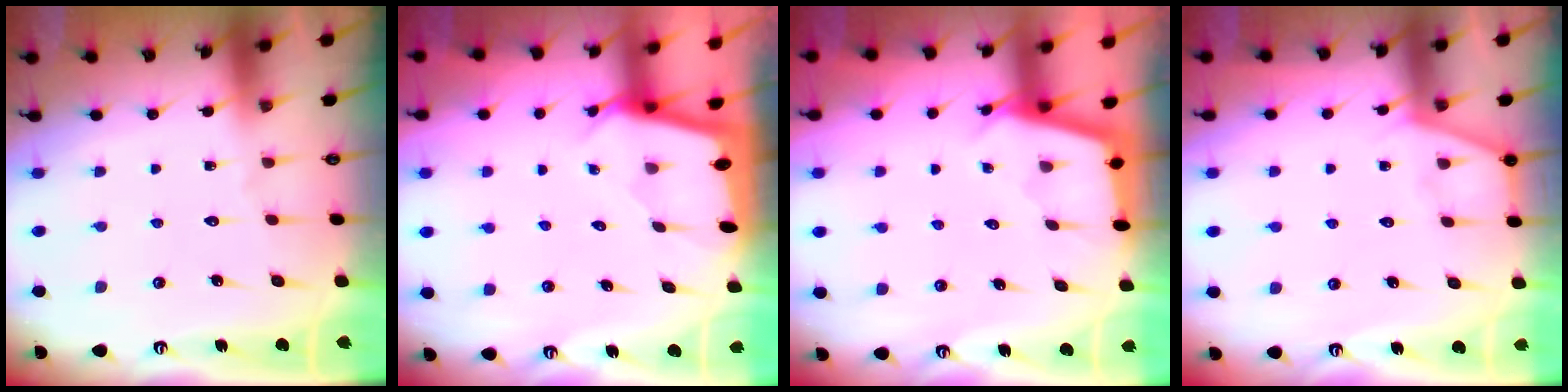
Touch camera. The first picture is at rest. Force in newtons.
{"total": 1.4, "press": 1.4, "slide": 0.1}
{"total": 2.9, "press": 2.8, "slide": 0.4}
{"total": 4.5, "press": 4.5, "slide": 0.5}